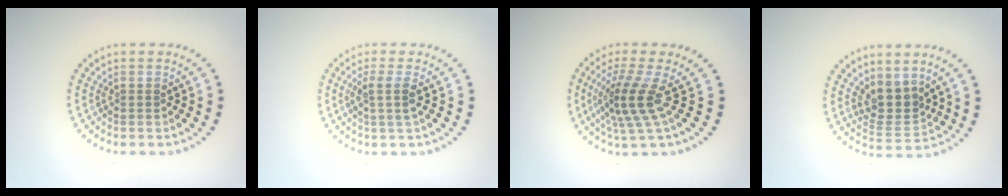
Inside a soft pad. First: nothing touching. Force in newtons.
{"total": 2.0, "press": 1.6, "slide": 1.2}
{"total": 4.0, "press": 2.7, "slide": 2.8}
{"total": 3.4, "press": 2.8, "slide": 1.8}